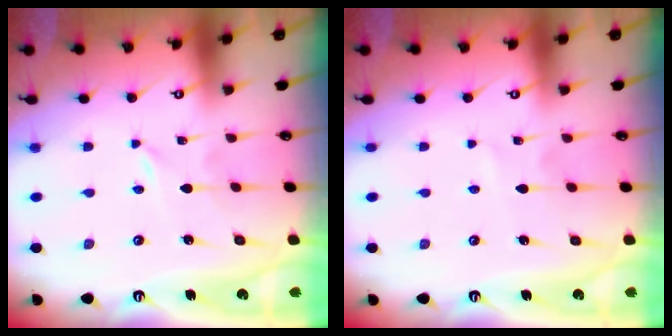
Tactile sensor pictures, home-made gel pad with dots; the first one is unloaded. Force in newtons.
{"total": 2.4, "press": 2.4, "slide": 0.3}